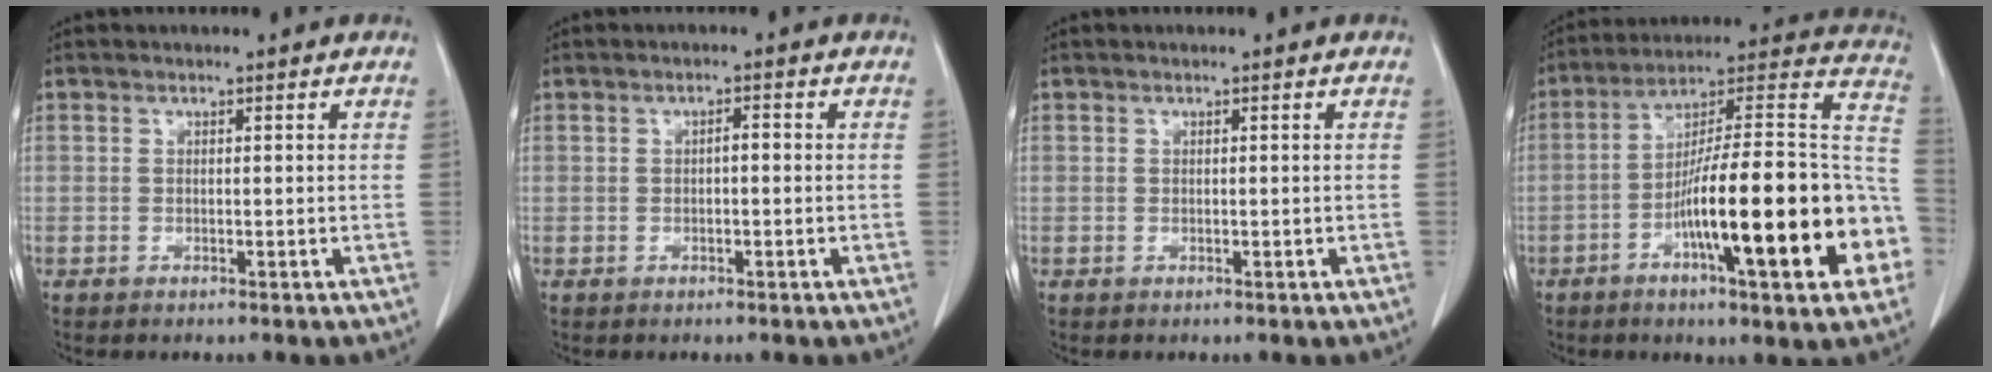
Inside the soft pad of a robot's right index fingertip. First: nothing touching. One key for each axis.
{"total": 1.7, "fx": 0.0, "fy": 0.8, "fz": 1.5, "tx": -0.029, "ty": 0.005, "tz": 0.000}
{"total": 0.0}
{"total": 26.1, "fx": -7.9, "fy": 4.0, "fz": 24.5, "tx": -0.304, "ty": 0.016, "tz": -0.119}